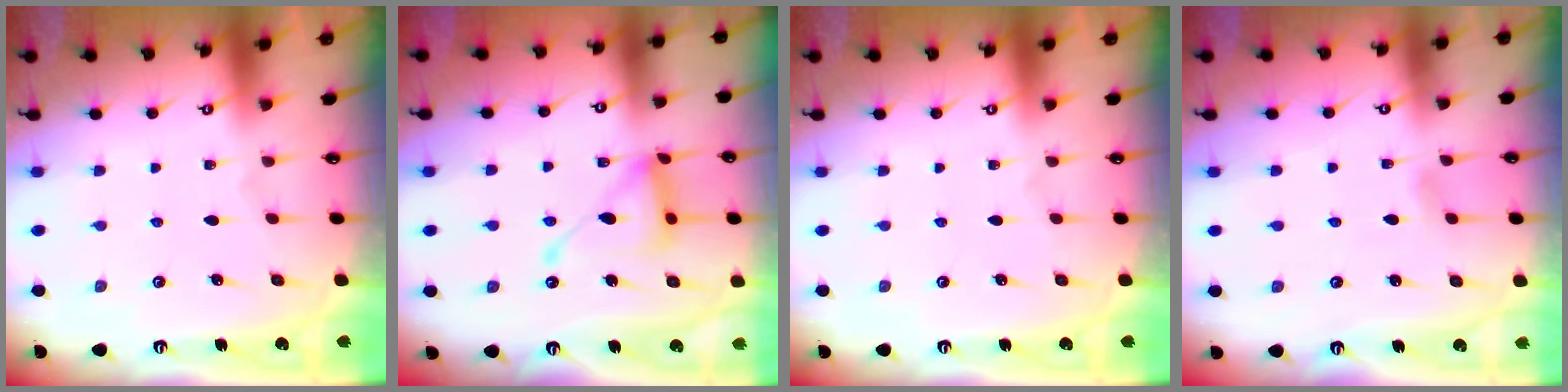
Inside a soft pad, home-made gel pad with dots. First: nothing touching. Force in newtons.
{"total": 15.1, "press": 15.1, "slide": 1.3}
{"total": 0.0}
{"total": 2.8, "press": 2.8, "slide": 0.2}